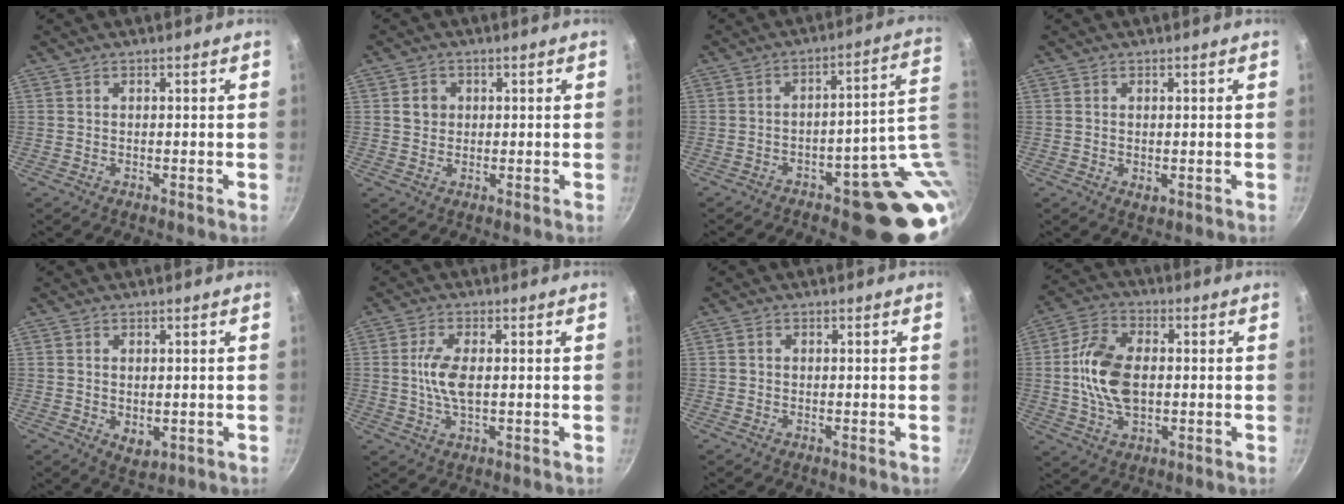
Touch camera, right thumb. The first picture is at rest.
{"total": 3.0, "force": [0.5, 2.8, 1.1], "torque": [-0.003, 0.004, 0.005]}
{"total": 15.8, "force": [-2.3, 7.7, 13.6], "torque": [-0.084, 0.031, -0.020]}
{"total": 1.7, "force": [-0.2, 1.0, 1.4], "torque": [-0.021, -0.005, -0.002]}
{"total": 3.7, "force": [-0.2, 2.5, 2.8], "torque": [-0.042, -0.013, 0.001]}
{"total": 6.4, "force": [0.3, 2.7, 5.8], "torque": [-0.123, 0.002, 0.004]}
{"total": 0.8, "force": [0.0, 0.7, 0.3], "torque": [-0.004, 0.005, -0.002]}
{"total": 12.5, "force": [0.1, 7.6, 9.9], "torque": [-0.179, 0.016, -0.007]}